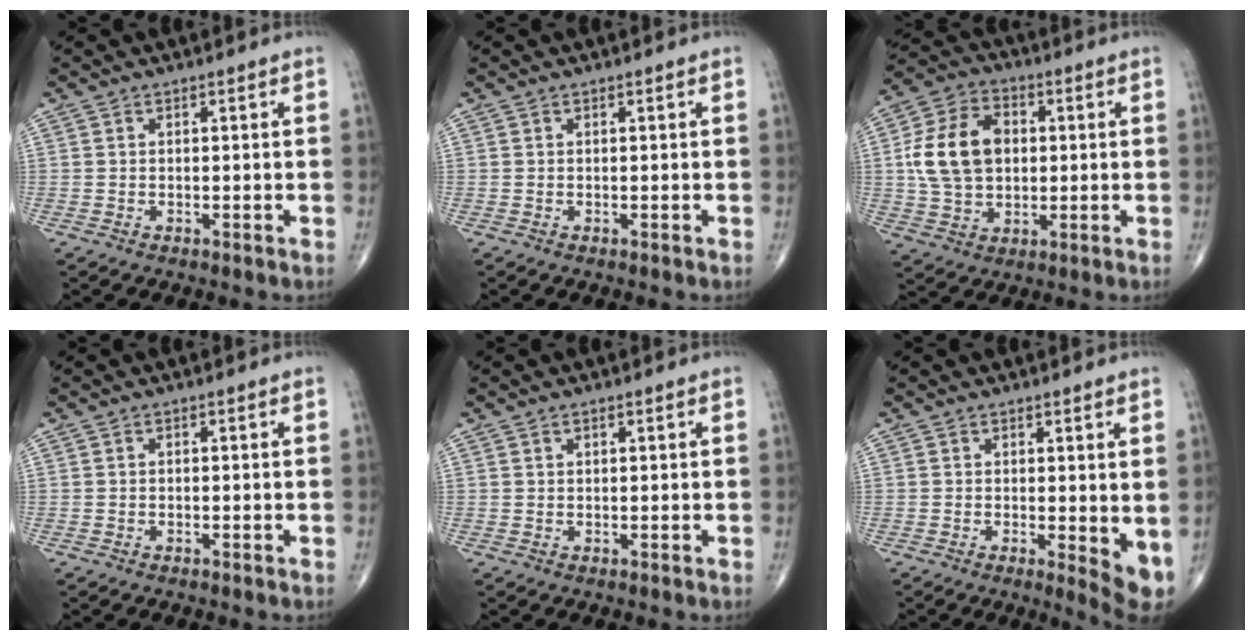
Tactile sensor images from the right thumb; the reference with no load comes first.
{"total": 0.0}
{"total": 14.1, "force": [1.4, 10.1, 9.7], "torque": [-0.162, 0.013, 0.024]}
{"total": 0.0}
{"total": 0.7, "force": [0.4, 0.4, 0.4], "torque": [-0.004, -0.002, 0.006]}
{"total": 5.5, "force": [0.0, 1.7, 5.2], "torque": [-0.068, -0.015, 0.003]}